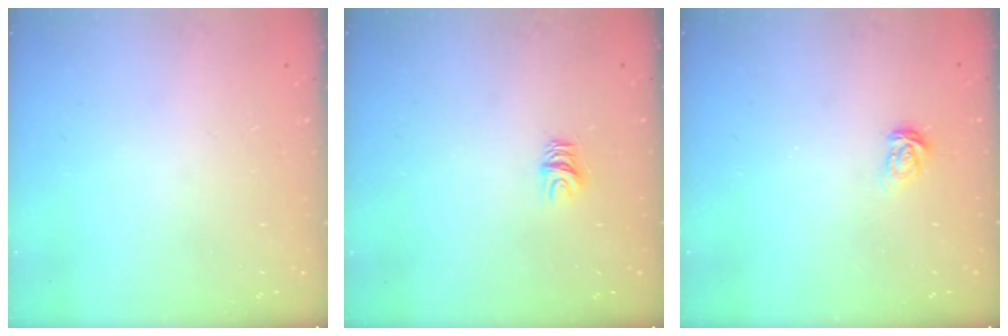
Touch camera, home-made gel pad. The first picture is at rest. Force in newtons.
{"total": 5.8, "press": 5.8, "slide": 0.6}
{"total": 3.7, "press": 3.7, "slide": 0.5}